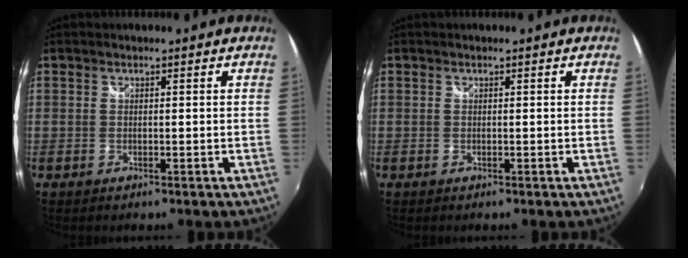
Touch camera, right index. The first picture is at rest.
{"total": 0.0}